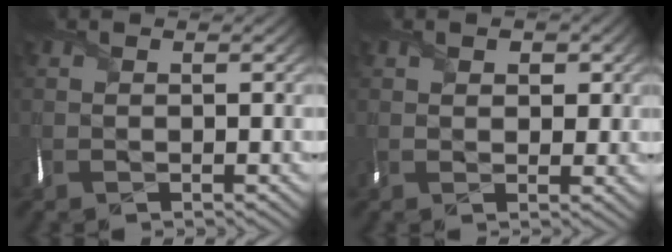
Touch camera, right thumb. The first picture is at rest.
{"total": 2.2, "force": [0.9, 1.7, 1.1], "torque": [-0.019, -0.004, 0.017]}